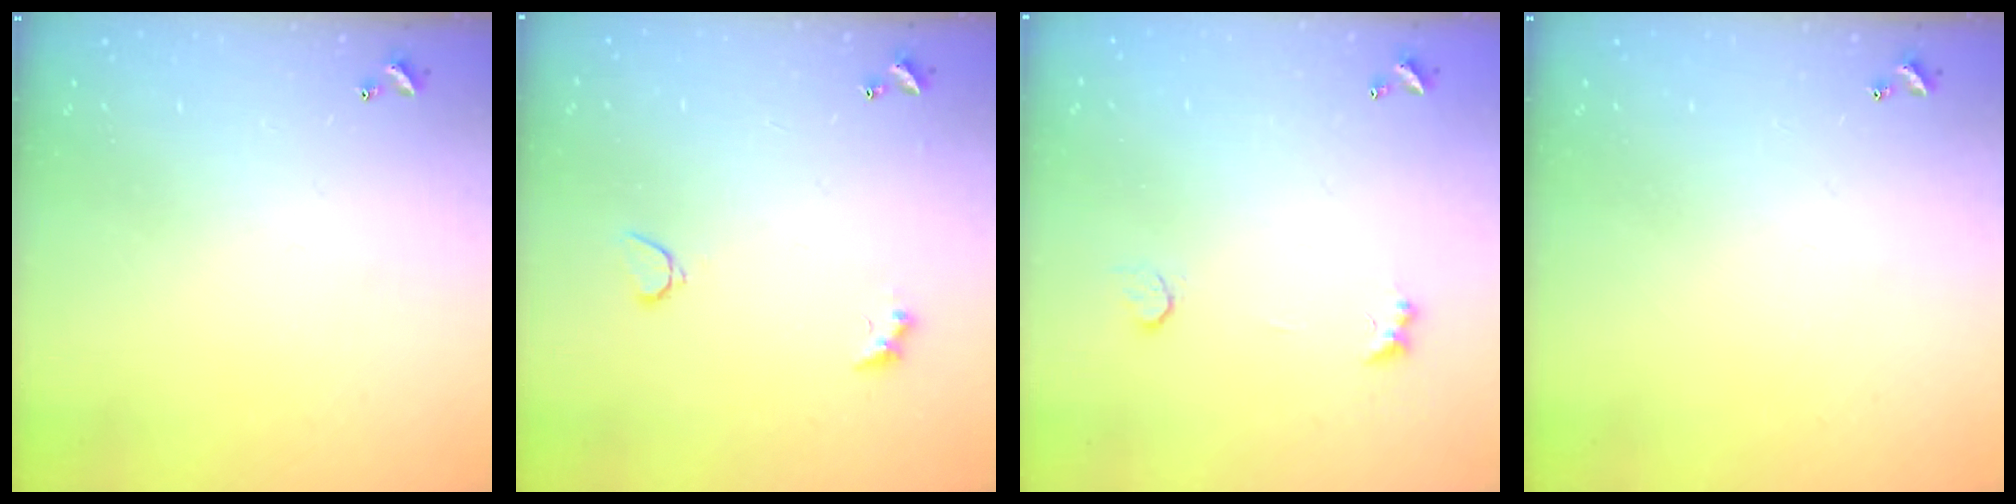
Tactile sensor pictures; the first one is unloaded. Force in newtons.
{"total": 3.5, "press": 3.3, "slide": 0.9}
{"total": 1.4, "press": 1.1, "slide": 0.9}
{"total": 0.0}